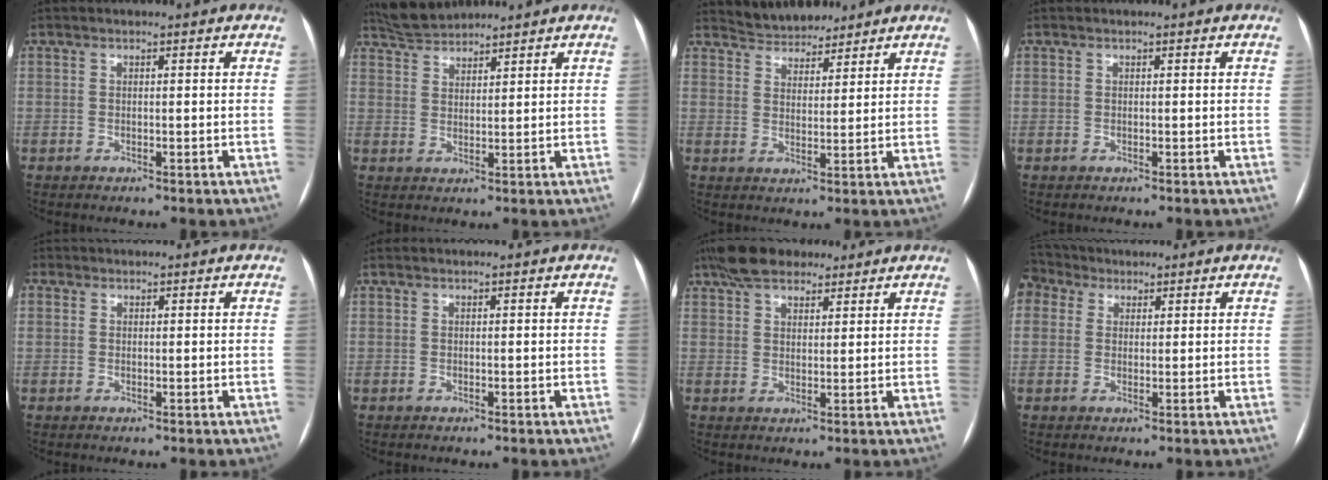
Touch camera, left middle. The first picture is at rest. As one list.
[{"total": 4.6, "force": [4.6, 0.5, 0.3], "torque": [-0.016, 0.020, 0.091]}, {"total": 6.3, "force": [5.9, 2.1, 0.6], "torque": [-0.011, 0.016, 0.099]}, {"total": 0.0}, {"total": 0.8, "force": [0.0, 0.8, 0.1], "torque": [0.000, 0.001, 0.003]}, {"total": 0.0}, {"total": 8.5, "force": [6.5, 3.8, 3.9], "torque": [-0.070, 0.029, 0.113]}, {"total": 4.0, "force": [3.0, 2.5, 0.8], "torque": [-0.026, 0.027, 0.066]}]